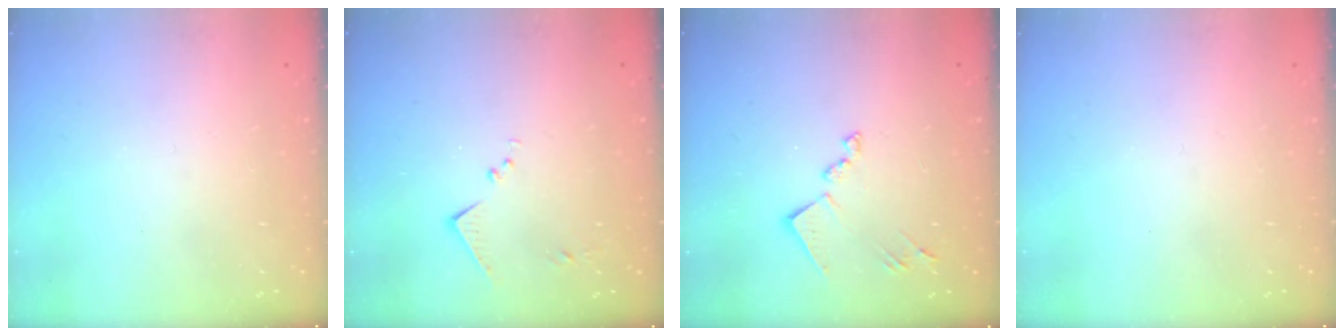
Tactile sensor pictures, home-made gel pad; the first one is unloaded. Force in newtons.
{"total": 6.9, "press": 6.8, "slide": 0.6}
{"total": 12.1, "press": 12.1, "slide": 0.7}
{"total": 0.0}